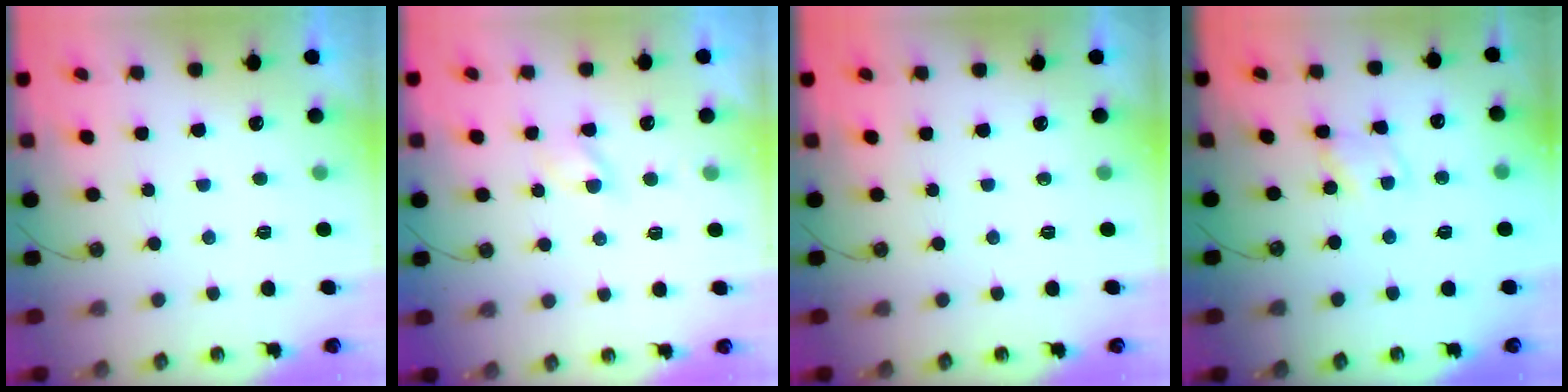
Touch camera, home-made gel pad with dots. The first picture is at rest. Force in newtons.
{"total": 3.1, "press": 3.0, "slide": 0.5}
{"total": 0.0}
{"total": 1.9, "press": 1.9, "slide": 0.2}